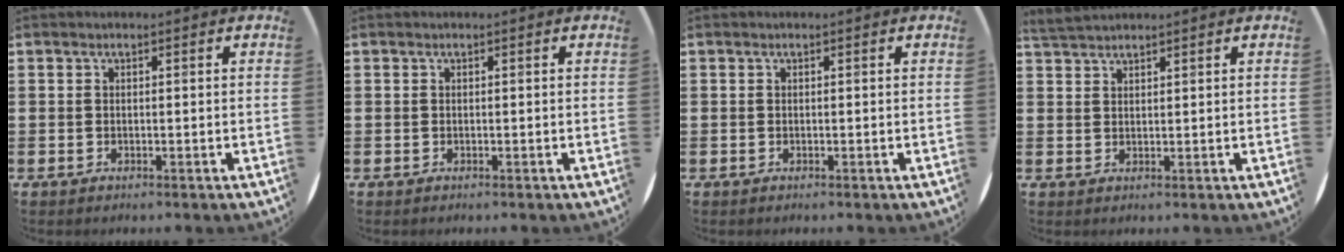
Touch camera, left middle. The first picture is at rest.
{"total": 0.0}
{"total": 0.0}
{"total": 2.4, "force": [2.4, 0.3, 0.4], "torque": [-0.013, 0.001, 0.046]}